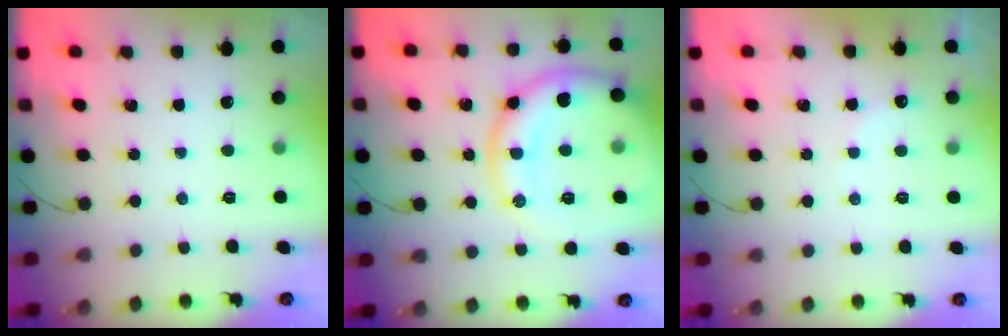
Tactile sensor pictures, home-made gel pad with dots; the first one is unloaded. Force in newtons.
{"total": 16.3, "press": 16.2, "slide": 1.7}
{"total": 6.4, "press": 6.3, "slide": 1.2}